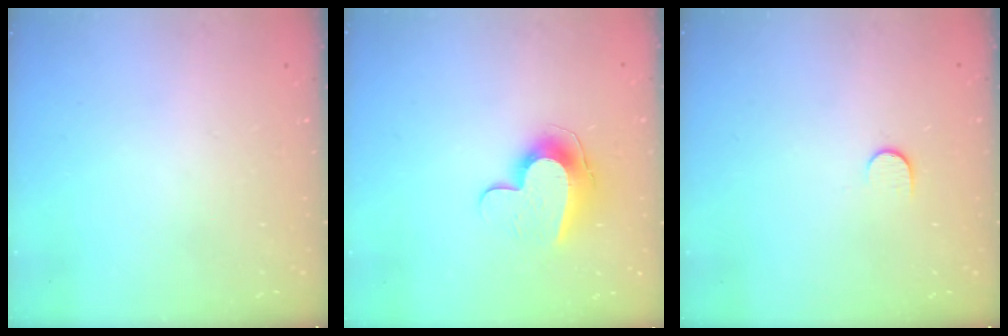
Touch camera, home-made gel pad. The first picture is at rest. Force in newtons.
{"total": 10.6, "press": 10.6, "slide": 0.5}
{"total": 6.0, "press": 5.9, "slide": 0.7}